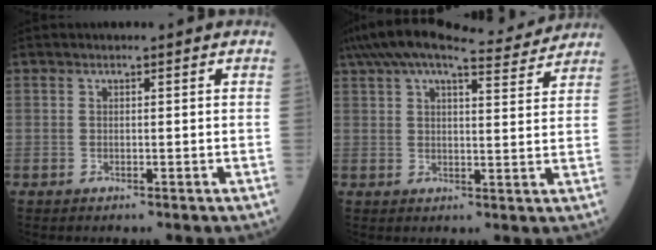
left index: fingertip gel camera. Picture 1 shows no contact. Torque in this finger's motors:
{"motor_torque": [0.77, -1.37, 0.39, 0.09]}